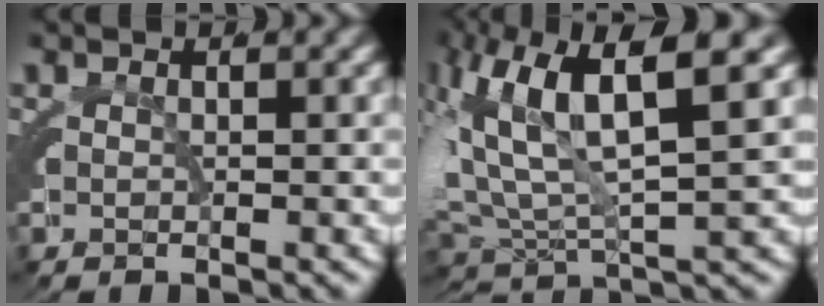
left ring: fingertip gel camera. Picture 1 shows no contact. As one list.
[{"total": 10.3, "force": [2.2, 6.7, 7.5], "torque": [-0.164, 0.001, 0.034]}]